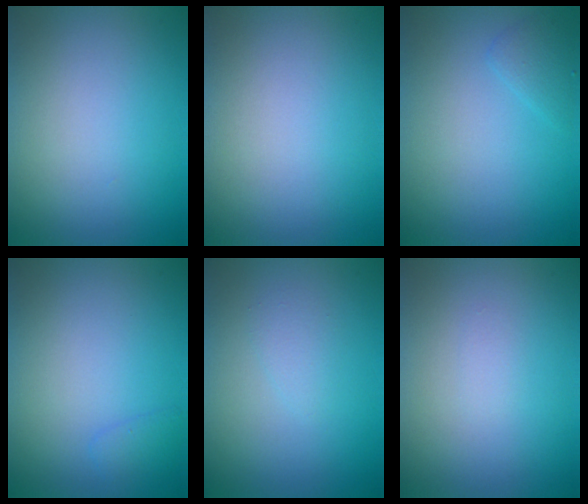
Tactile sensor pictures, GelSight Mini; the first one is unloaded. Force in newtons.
{"total": 0.0}
{"total": 1.3, "press": 1.3, "slide": 0.1}
{"total": 1.0, "press": 1.0, "slide": 0.1}
{"total": 1.1, "press": 1.1, "slide": 0.1}
{"total": 0.5, "press": 0.5, "slide": 0.0}